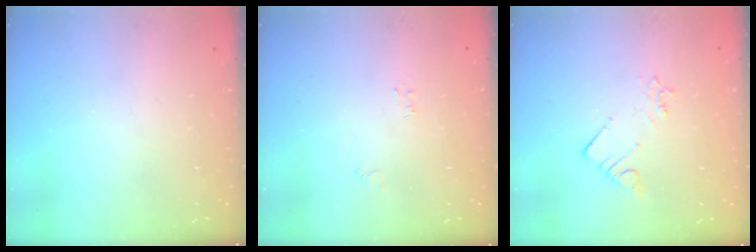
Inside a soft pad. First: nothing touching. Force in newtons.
{"total": 2.5, "press": 2.5, "slide": 0.3}
{"total": 2.8, "press": 2.8, "slide": 0.1}